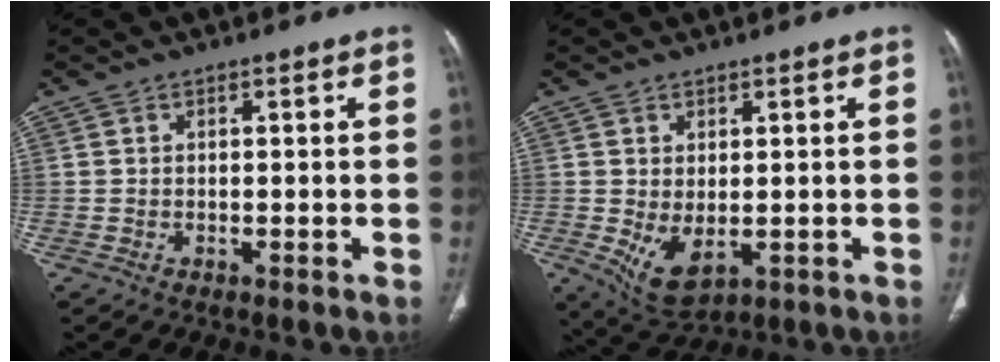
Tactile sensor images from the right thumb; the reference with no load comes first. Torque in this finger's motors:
{"motor_torque": [-0.30, 0.58, 0.36, 0.53, 0.06]}